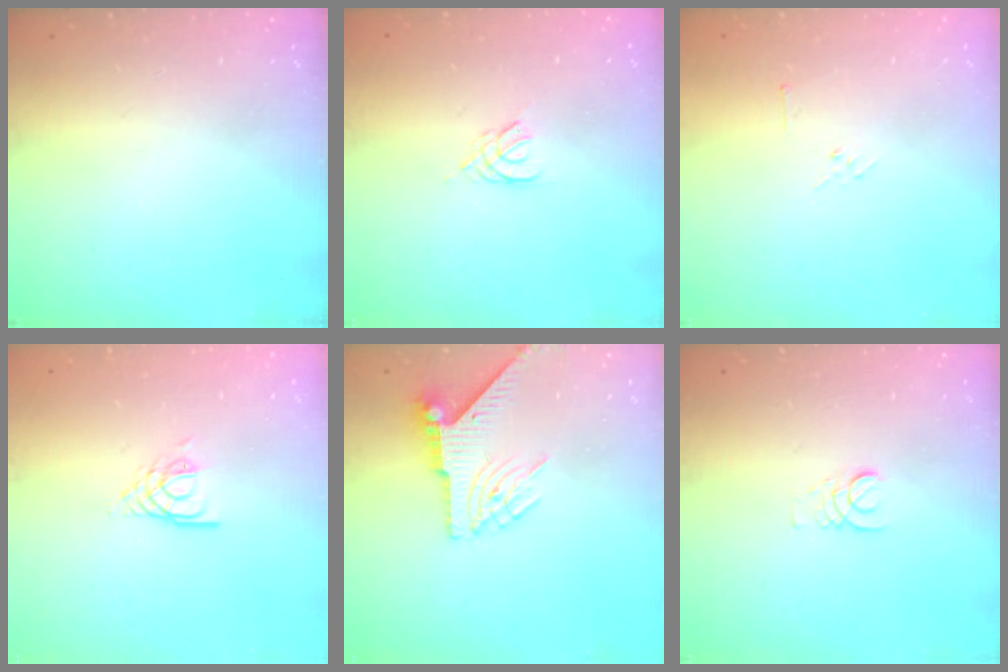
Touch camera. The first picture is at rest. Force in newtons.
{"total": 2.6, "press": 2.5, "slide": 0.5}
{"total": 3.5, "press": 3.4, "slide": 0.8}
{"total": 3.3, "press": 3.2, "slide": 0.4}
{"total": 6.5, "press": 6.4, "slide": 1.0}
{"total": 3.4, "press": 3.4, "slide": 0.3}